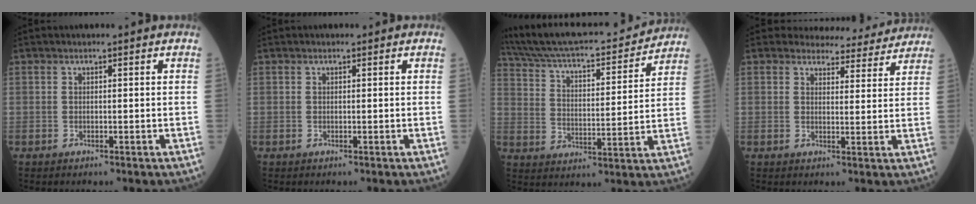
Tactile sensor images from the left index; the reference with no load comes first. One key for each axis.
{"total": 0.0}
{"total": 21.2, "fx": 19.7, "fy": 3.2, "fz": 7.3, "tx": -0.132, "ty": 0.007, "tz": 0.289}
{"total": 8.5, "fx": 8.2, "fy": 2.4, "fz": 0.3, "tx": 0.018, "ty": -0.005, "tz": 0.080}